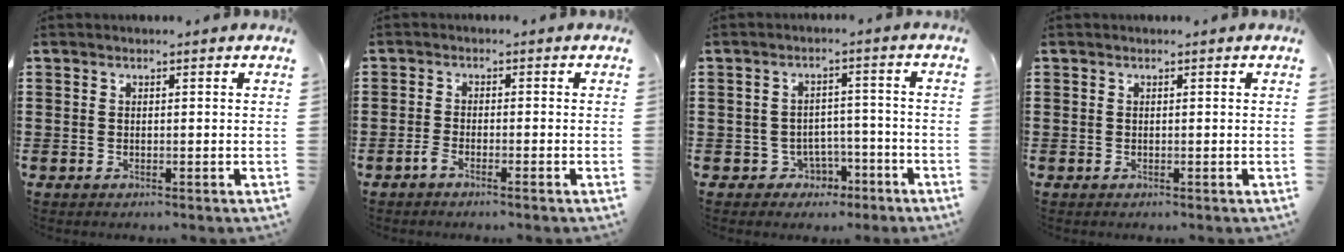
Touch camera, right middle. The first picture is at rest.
{"total": 1.8, "force": [-1.3, 0.1, 1.1], "torque": [-0.028, -0.004, -0.027]}
{"total": 3.3, "force": [-2.6, 2.0, 0.5], "torque": [-0.020, 0.006, -0.055]}
{"total": 0.0}